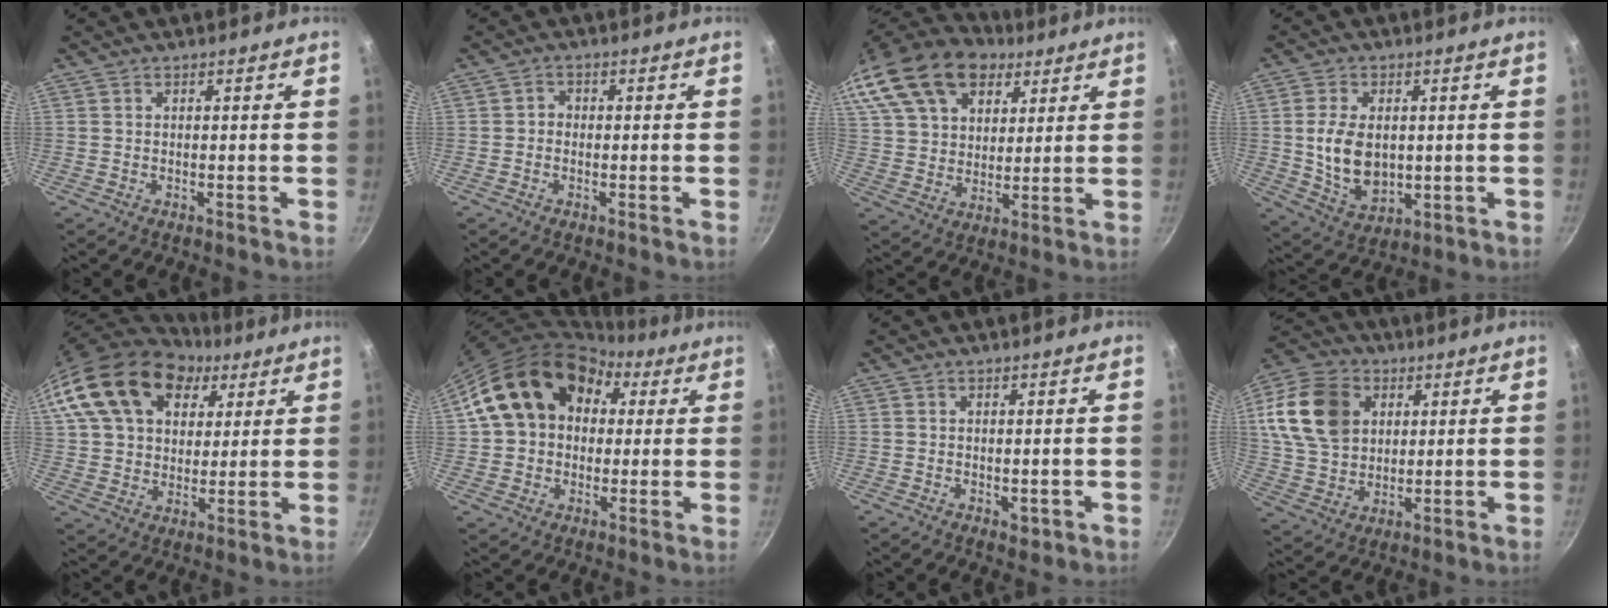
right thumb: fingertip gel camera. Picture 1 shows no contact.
{"total": 1.5, "force": [-0.5, 1.3, 0.6], "torque": [-0.007, 0.008, -0.014]}
{"total": 26.5, "force": [15.4, 16.5, 13.8], "torque": [-0.294, 0.011, 0.281]}
{"total": 11.1, "force": [0.7, 7.3, 8.3], "torque": [-0.140, -0.012, 0.027]}
{"total": 22.7, "force": [10.6, 15.4, 12.8], "torque": [-0.221, -0.002, 0.187]}
{"total": 18.3, "force": [4.7, 14.2, 10.5], "torque": [-0.151, 0.028, 0.069]}
{"total": 1.7, "force": [-0.2, 1.1, 1.3], "torque": [-0.017, -0.003, -0.002]}
{"total": 17.1, "force": [4.7, 12.9, 10.1], "torque": [-0.172, 0.000, 0.088]}